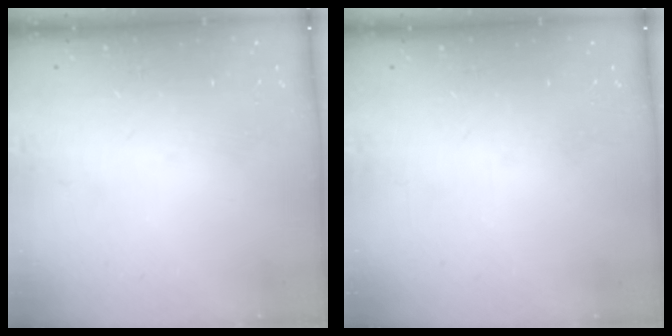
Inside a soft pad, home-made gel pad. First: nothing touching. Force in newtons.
{"total": 0.0}